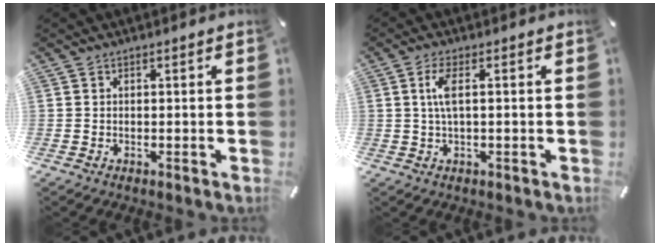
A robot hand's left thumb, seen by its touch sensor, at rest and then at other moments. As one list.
[{"total": 4.8, "force": [0.6, 1.0, 4.7], "torque": [-0.097, -0.002, 0.005]}]